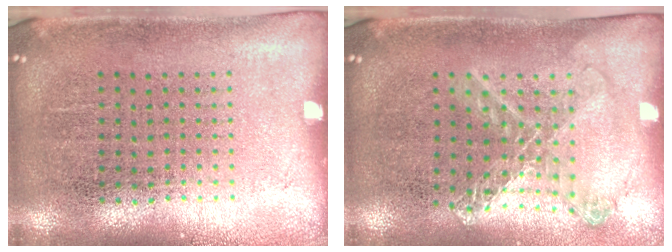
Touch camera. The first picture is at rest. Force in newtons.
{"total": 1.2, "press": 1.1, "slide": 0.2}